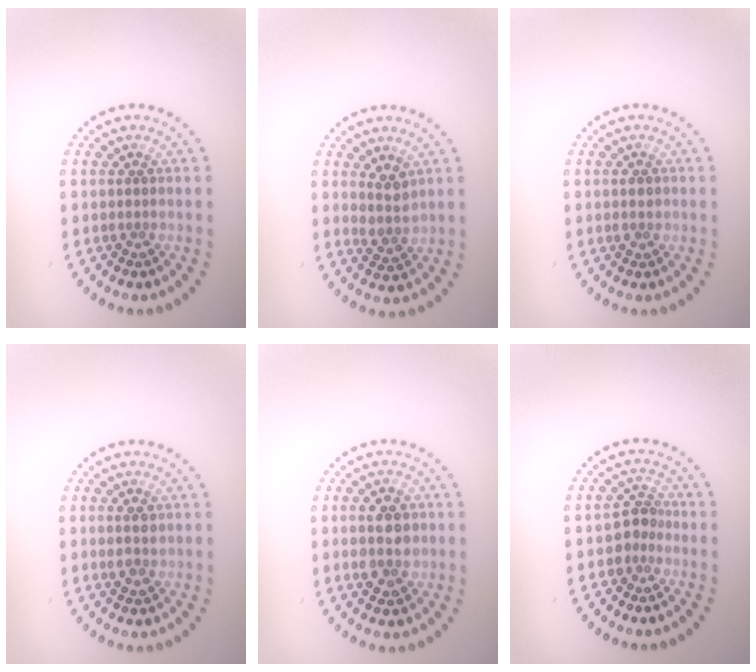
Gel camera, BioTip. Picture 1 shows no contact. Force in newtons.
{"total": 2.1, "press": 1.8, "slide": 1.1}
{"total": 1.5, "press": 1.5, "slide": 0.2}
{"total": 1.6, "press": 1.5, "slide": 0.3}
{"total": 3.7, "press": 3.7, "slide": 0.0}
{"total": 1.9, "press": 1.6, "slide": 1.1}